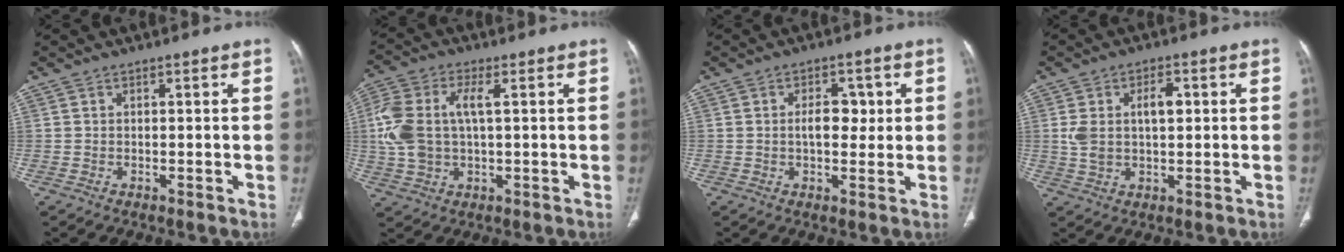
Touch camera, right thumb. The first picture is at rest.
{"total": 11.6, "force": [1.4, 6.2, 9.7], "torque": [-0.230, 0.017, 0.030]}
{"total": 5.3, "force": [0.7, 3.2, 4.2], "torque": [-0.042, 0.001, 0.009]}
{"total": 7.2, "force": [1.2, 3.9, 5.9], "torque": [-0.116, 0.013, 0.026]}